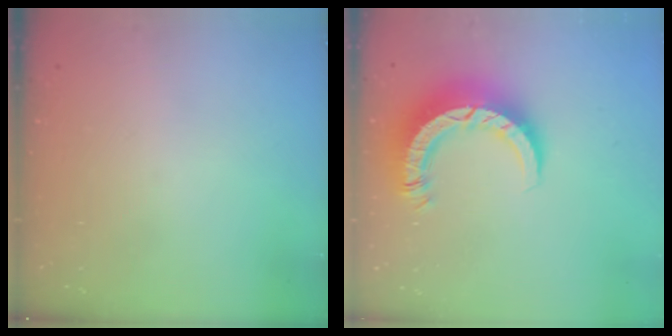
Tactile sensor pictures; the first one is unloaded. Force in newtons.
{"total": 10.0, "press": 10.0, "slide": 1.1}